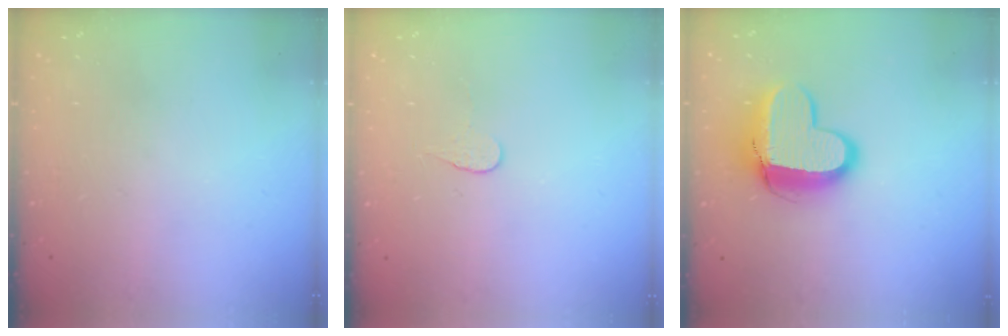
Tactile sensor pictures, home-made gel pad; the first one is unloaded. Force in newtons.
{"total": 3.9, "press": 3.9, "slide": 0.4}
{"total": 12.5, "press": 12.5, "slide": 1.0}